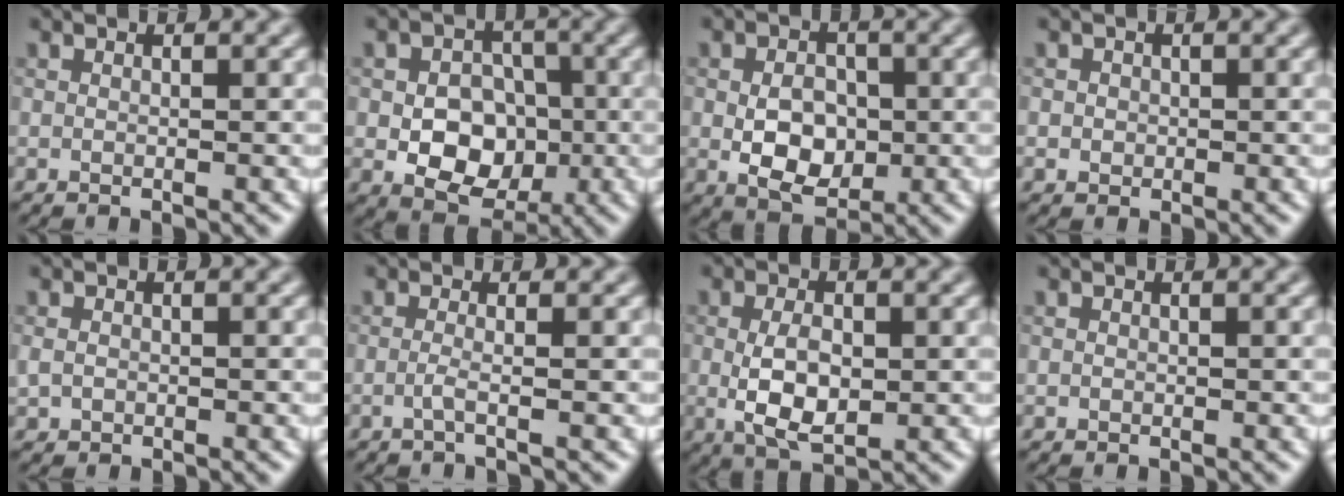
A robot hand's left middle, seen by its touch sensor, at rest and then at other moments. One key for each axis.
{"total": 6.5, "fx": -1.4, "fy": 4.8, "fz": 4.2, "tx": -0.043, "ty": 0.000, "tz": -0.032}
{"total": 4.7, "fx": -0.5, "fy": 3.2, "fz": 3.4, "tx": -0.059, "ty": -0.003, "tz": -0.009}
{"total": 0.8, "fx": 0.0, "fy": 0.8, "fz": 0.2, "tx": 0.005, "ty": -0.004, "tz": 0.000}
{"total": 1.1, "fx": -0.1, "fy": 0.9, "fz": 0.6, "tx": -0.012, "ty": -0.003, "tz": -0.001}
{"total": 1.6, "fx": -0.4, "fy": 0.4, "fz": 1.5, "tx": -0.025, "ty": -0.004, "tz": -0.013}
{"total": 4.6, "fx": -0.2, "fy": 2.4, "fz": 3.9, "tx": -0.083, "ty": -0.004, "tz": 0.000}
{"total": 0.0}